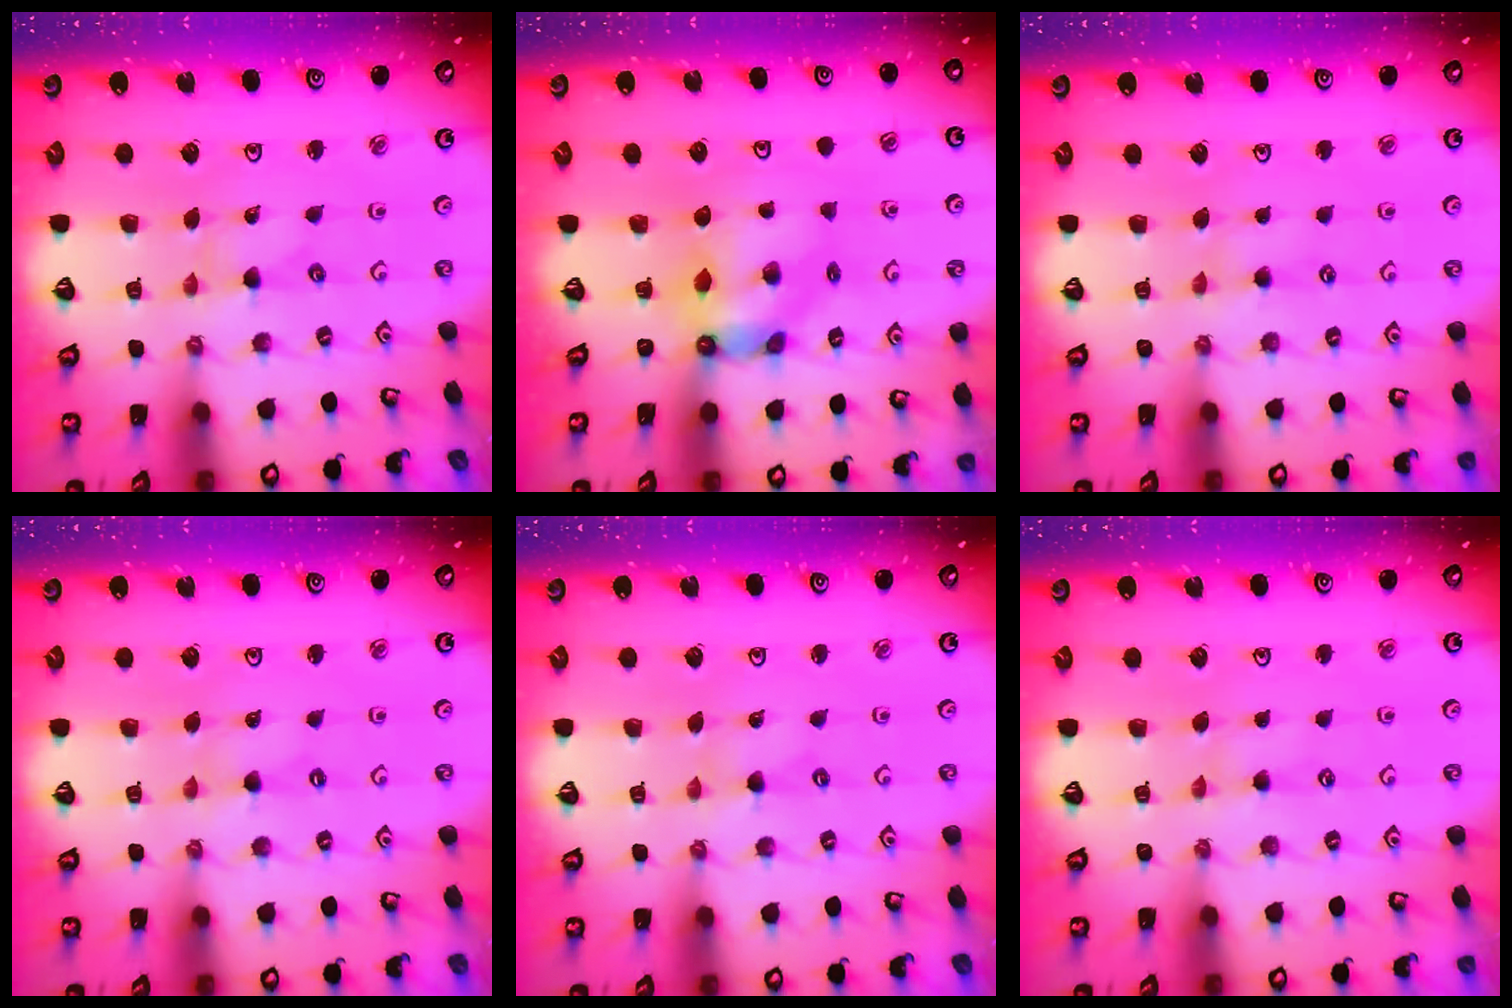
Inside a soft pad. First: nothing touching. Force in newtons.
{"total": 6.7, "press": 6.7, "slide": 0.1}
{"total": 2.5, "press": 2.5, "slide": 0.4}
{"total": 0.0}
{"total": 0.0}
{"total": 1.0, "press": 0.9, "slide": 0.2}